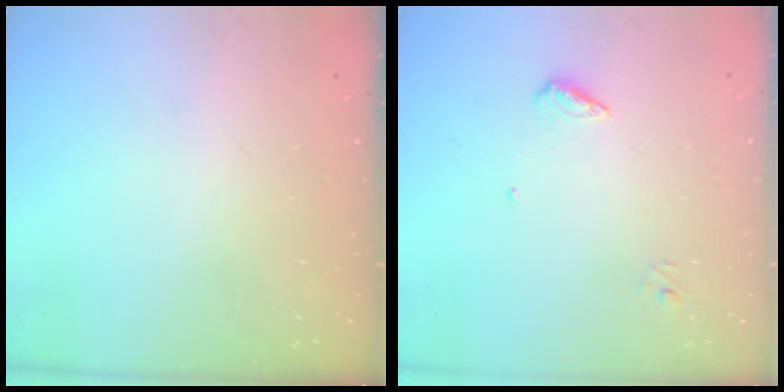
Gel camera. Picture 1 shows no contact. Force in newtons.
{"total": 6.0, "press": 6.0, "slide": 0.6}